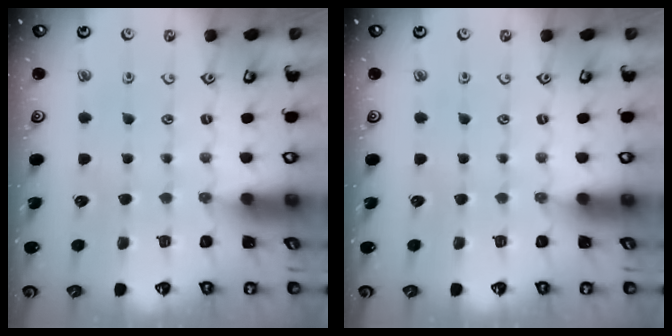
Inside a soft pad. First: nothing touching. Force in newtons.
{"total": 0.0}